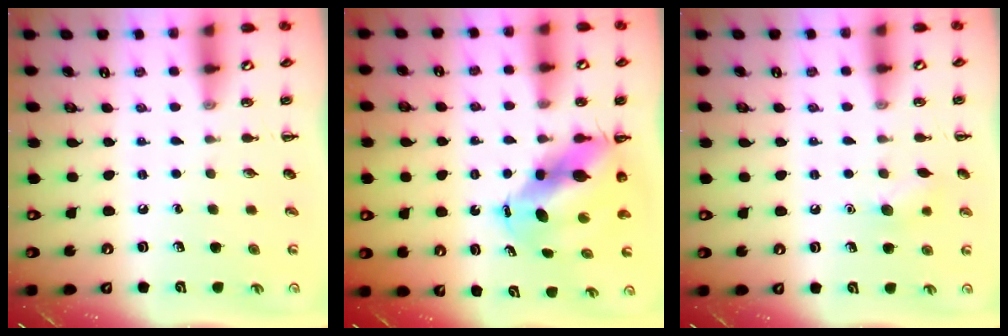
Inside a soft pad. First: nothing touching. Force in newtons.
{"total": 9.1, "press": 8.8, "slide": 2.5}
{"total": 7.8, "press": 7.7, "slide": 1.6}